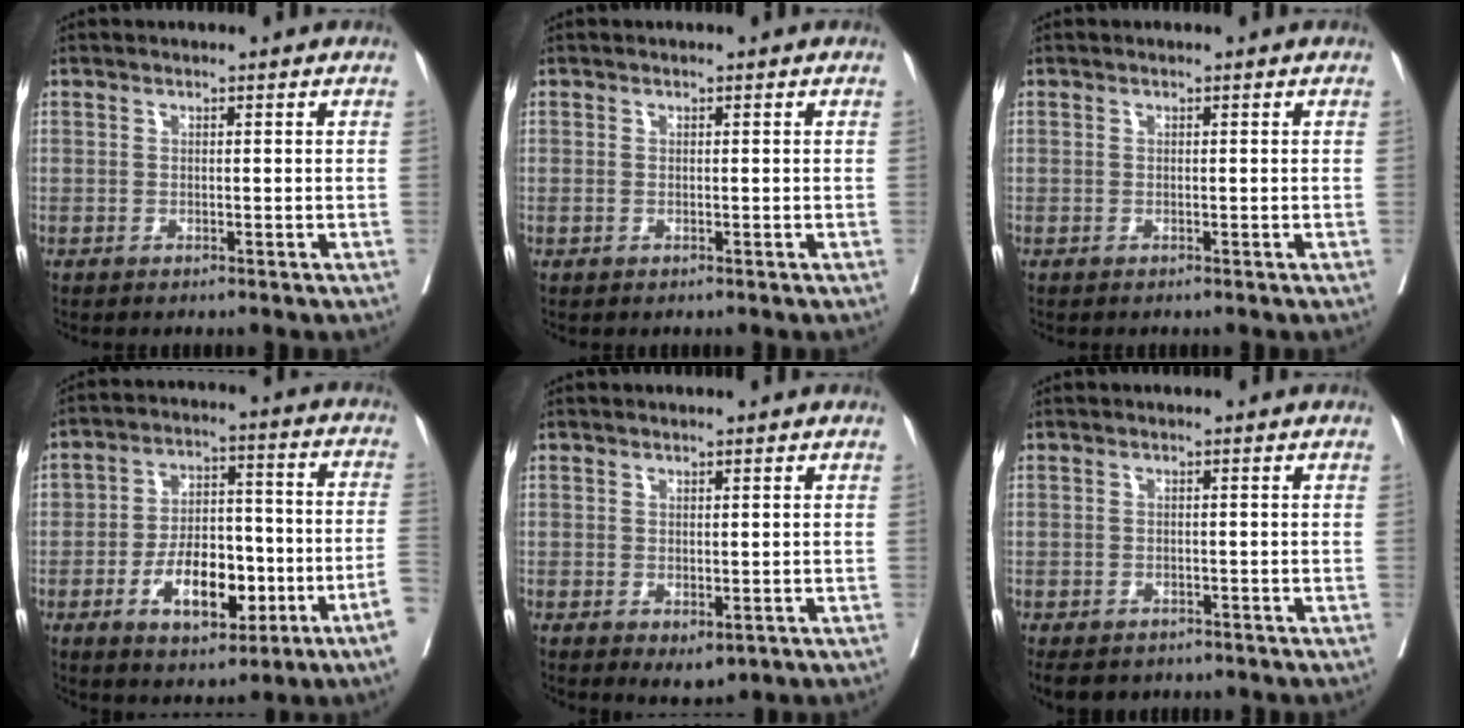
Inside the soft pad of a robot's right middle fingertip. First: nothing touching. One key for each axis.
{"total": 0.0}
{"total": 0.0}
{"total": 13.4, "fx": -4.9, "fy": 3.9, "fz": 11.9, "tx": -0.186, "ty": 0.019, "tz": -0.073}
{"total": 2.4, "fx": -0.4, "fy": 1.3, "fz": 1.9, "tx": -0.028, "ty": -0.008, "tz": 0.006}
{"total": 6.0, "fx": -4.6, "fy": 3.3, "fz": 2.1, "tx": -0.036, "ty": -0.006, "tz": -0.062}